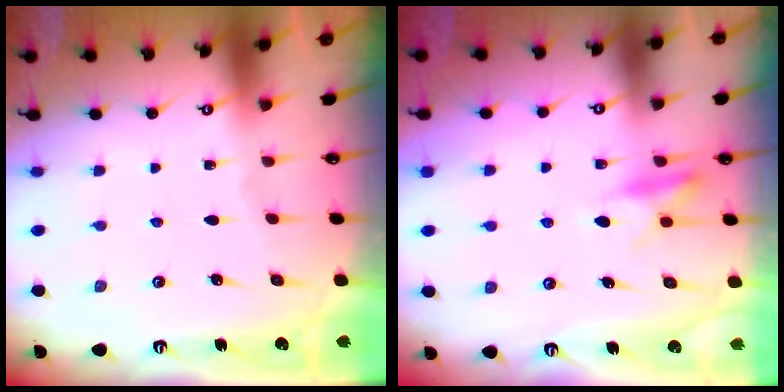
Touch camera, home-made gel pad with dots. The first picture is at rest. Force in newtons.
{"total": 10.5, "press": 10.4, "slide": 1.2}